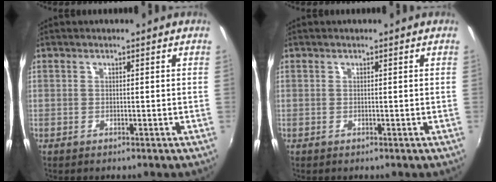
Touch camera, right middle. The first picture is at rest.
{"total": 0.0}